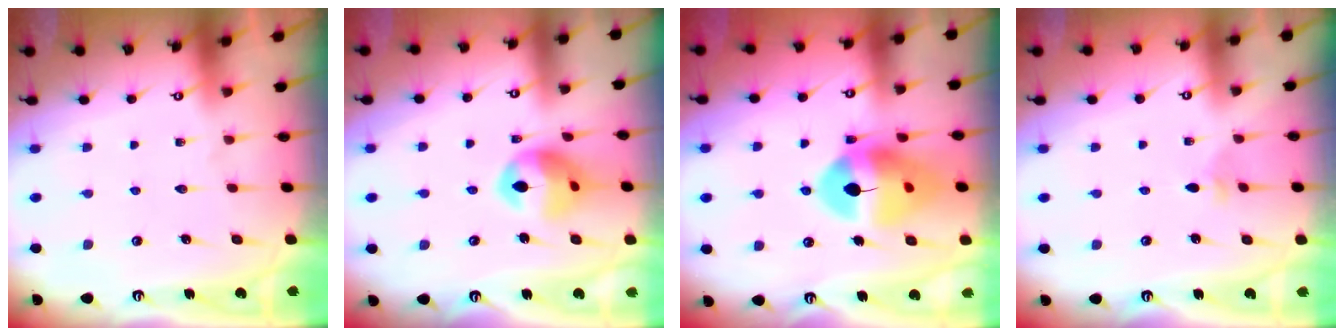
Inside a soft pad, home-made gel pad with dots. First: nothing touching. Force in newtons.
{"total": 12.2, "press": 12.1, "slide": 1.4}
{"total": 14.3, "press": 14.2, "slide": 1.5}
{"total": 2.0, "press": 2.0, "slide": 0.5}